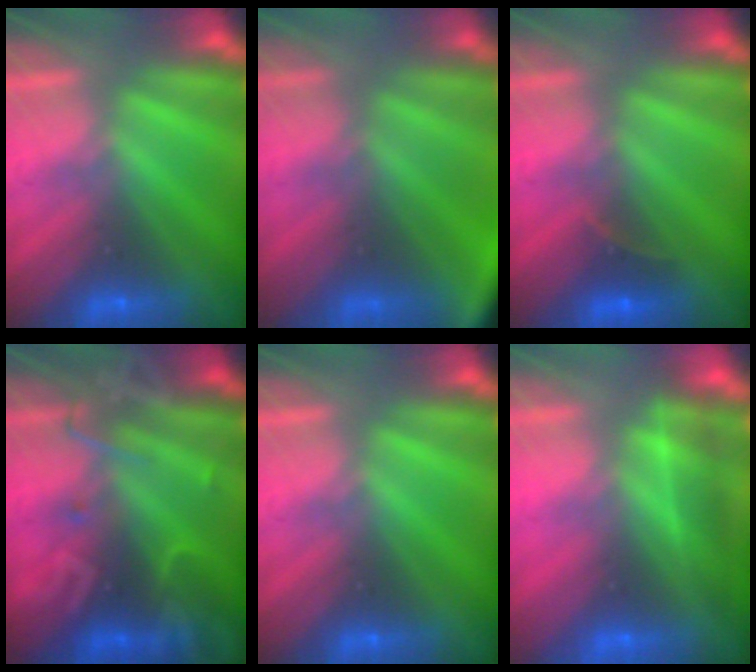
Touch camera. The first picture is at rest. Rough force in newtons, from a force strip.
{"total": 8.0}
{"total": 2.6}
{"total": 2.7}
{"total": 0.0}
{"total": 2.2}